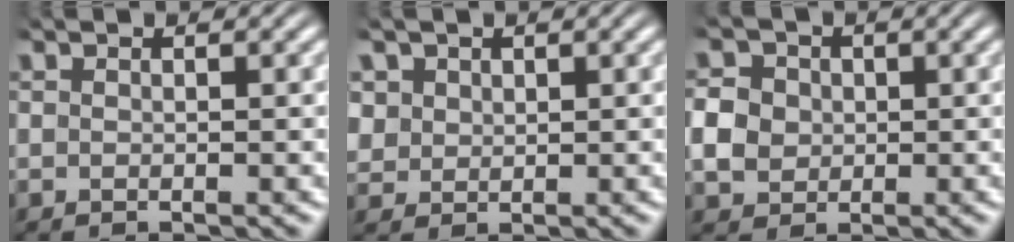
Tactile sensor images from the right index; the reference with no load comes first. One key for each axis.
{"total": 3.2, "fx": 1.1, "fy": 2.8, "fz": 1.3, "tx": -0.044, "ty": -0.016, "tz": 0.032}
{"total": 4.7, "fx": -0.1, "fy": 4.2, "fz": 2.0, "tx": -0.044, "ty": -0.014, "tz": 0.005}